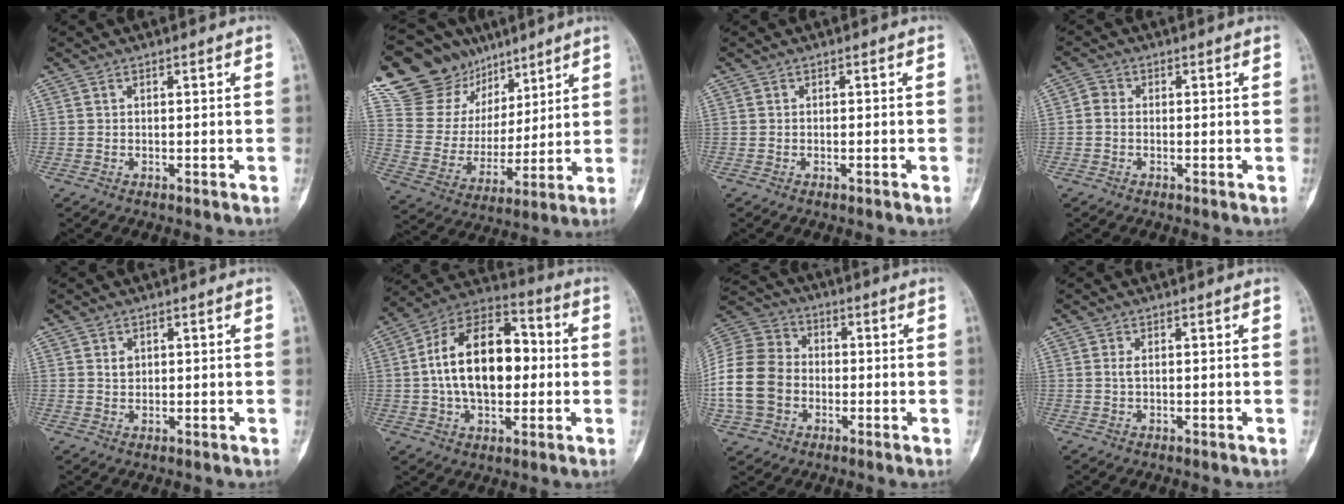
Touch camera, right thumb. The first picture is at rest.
{"total": 21.0, "force": [14.4, 14.2, 5.9], "torque": [-0.062, -0.026, 0.267]}
{"total": 0.0}
{"total": 1.7, "force": [-0.3, 1.4, 1.0], "torque": [-0.009, 0.004, -0.013]}
{"total": 1.5, "force": [0.6, 1.1, 0.9], "torque": [-0.007, -0.003, 0.012]}
{"total": 19.4, "force": [0.6, 11.6, 15.5], "torque": [-0.235, 0.033, 0.004]}
{"total": 15.5, "force": [-2.8, 12.4, 8.8], "torque": [-0.172, 0.028, -0.059]}
{"total": 0.8, "force": [0.1, 0.1, 0.8], "torque": [-0.020, -0.002, 0.002]}